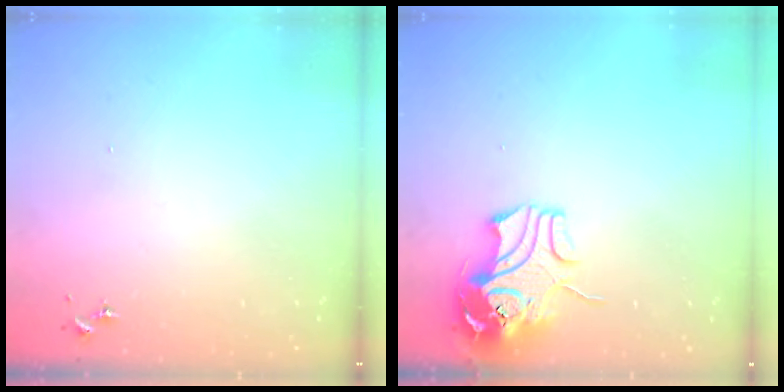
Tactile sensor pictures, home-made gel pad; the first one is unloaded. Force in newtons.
{"total": 11.7, "press": 11.5, "slide": 1.7}